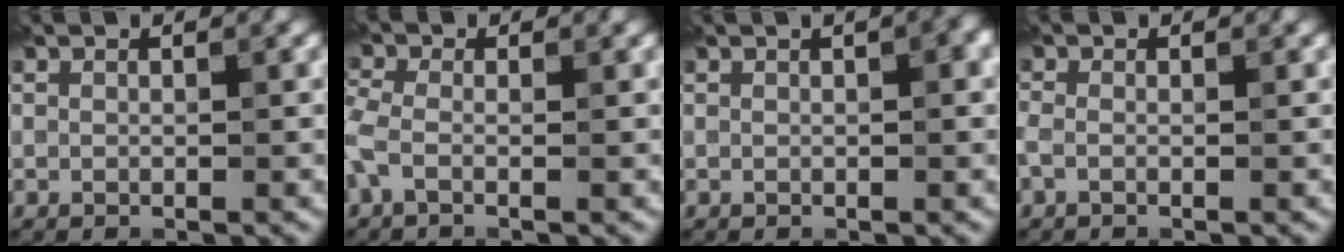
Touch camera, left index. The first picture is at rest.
{"total": 2.3, "force": [-0.5, 1.1, 2.0], "torque": [-0.055, -0.001, -0.026]}
{"total": 1.6, "force": [0.2, 0.2, 1.6], "torque": [-0.021, 0.003, 0.003]}
{"total": 1.2, "force": [-0.4, 0.7, 0.9], "torque": [-0.022, -0.002, -0.017]}